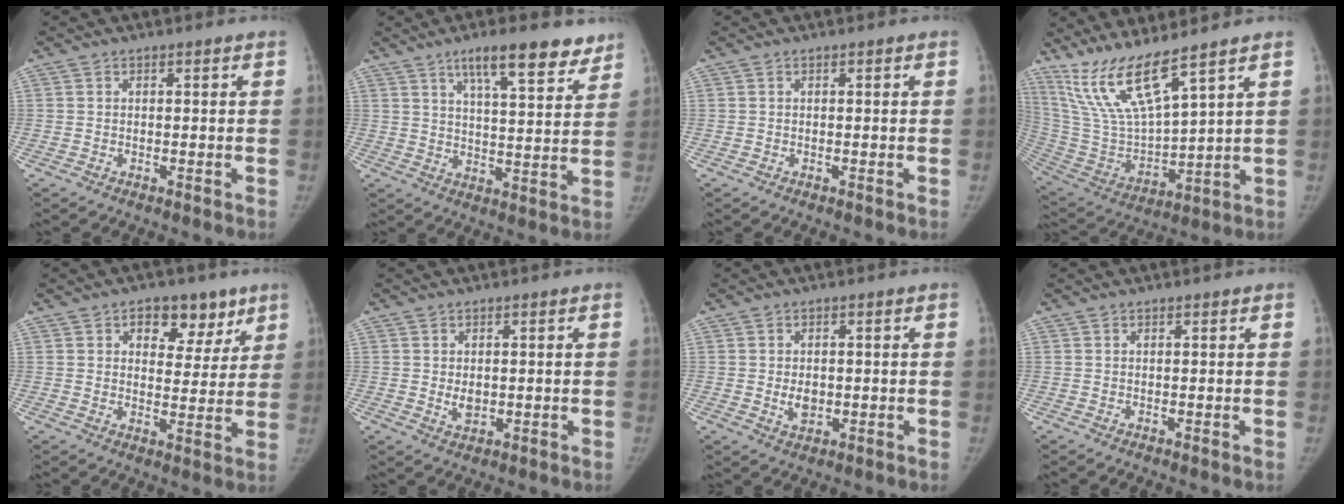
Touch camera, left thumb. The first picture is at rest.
{"total": 12.7, "force": [8.8, 3.4, 8.6], "torque": [-0.096, -0.041, 0.132]}
{"total": 0.0}
{"total": 14.1, "force": [10.5, 1.9, 9.2], "torque": [-0.180, -0.059, 0.229]}
{"total": 9.6, "force": [5.5, 6.2, 5.0], "torque": [-0.017, -0.021, 0.075]}
{"total": 2.6, "force": [0.1, 1.9, 1.8], "torque": [-0.023, -0.008, 0.010]}
{"total": 3.2, "force": [-0.2, 2.3, 2.2], "torque": [-0.026, -0.004, 0.004]}
{"total": 0.0}